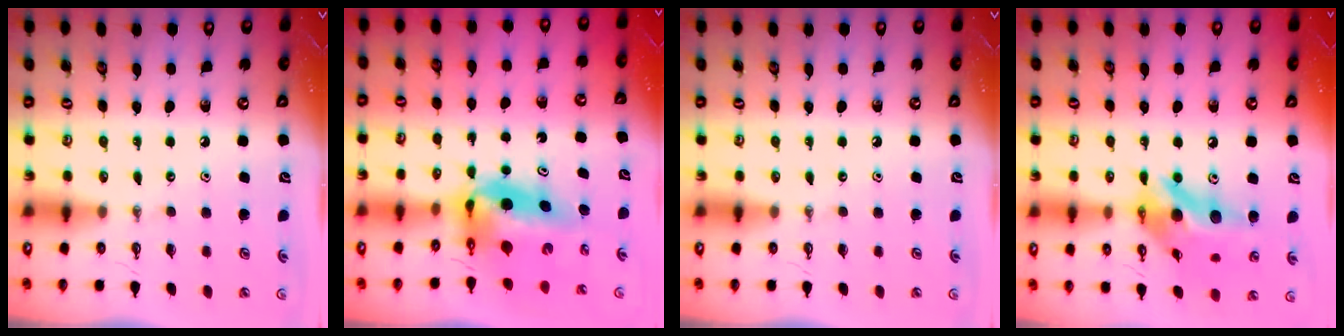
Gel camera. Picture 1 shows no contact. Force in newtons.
{"total": 10.0, "press": 9.8, "slide": 2.2}
{"total": 0.0}
{"total": 16.5, "press": 16.2, "slide": 3.4}